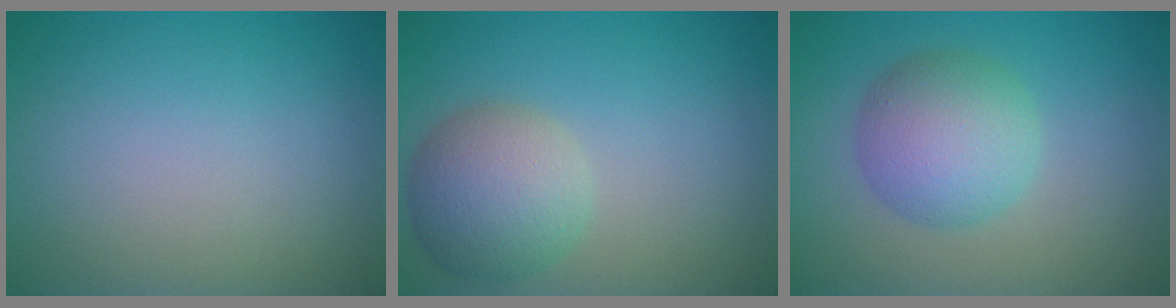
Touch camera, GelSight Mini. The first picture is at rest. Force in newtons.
{"total": 5.2, "press": 5.2, "slide": 0.1}
{"total": 5.4, "press": 5.4, "slide": 0.1}